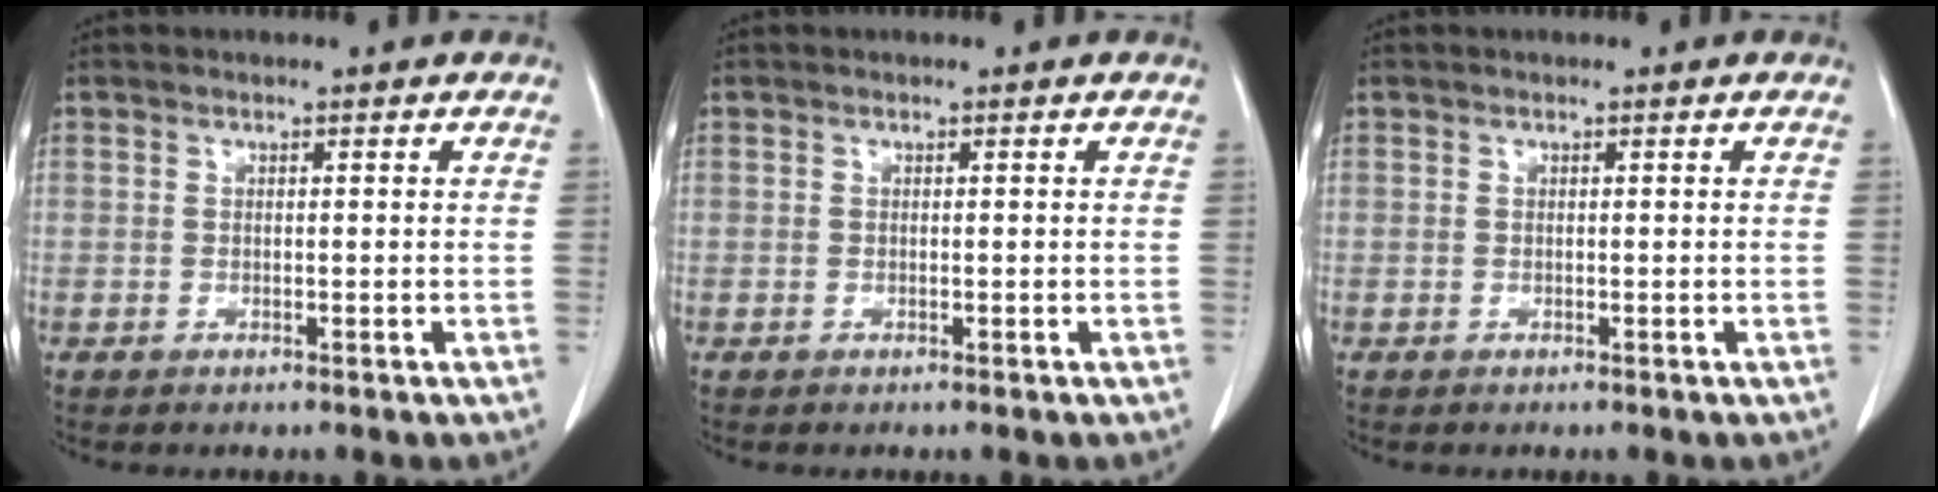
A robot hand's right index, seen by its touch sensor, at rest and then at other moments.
{"total": 0.0}
{"total": 0.0}